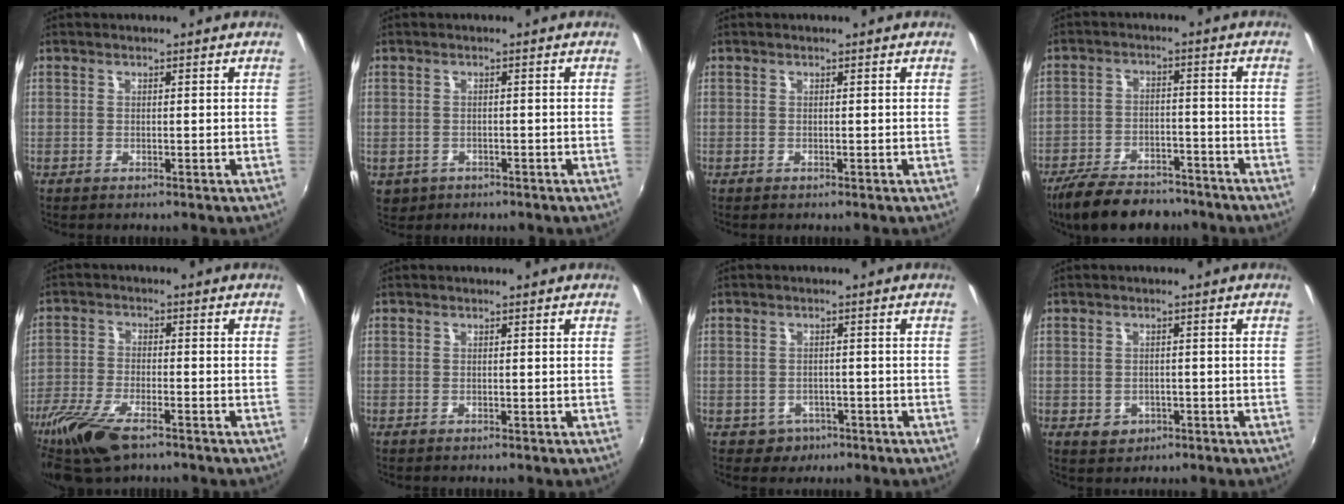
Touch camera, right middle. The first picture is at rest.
{"total": 4.2, "force": [-1.5, 3.5, 1.6], "torque": [-0.043, -0.009, -0.015]}
{"total": 0.0}
{"total": 15.1, "force": [-12.2, 5.9, 6.7], "torque": [-0.151, -0.010, -0.186]}
{"total": 12.4, "force": [-8.3, 4.4, 8.1], "torque": [-0.191, -0.035, -0.163]}
{"total": 0.0}
{"total": 3.7, "force": [-1.7, 3.2, 0.7], "torque": [-0.025, 0.001, -0.019]}
{"total": 3.5, "force": [-1.3, 3.0, 1.3], "torque": [-0.032, -0.003, -0.012]}